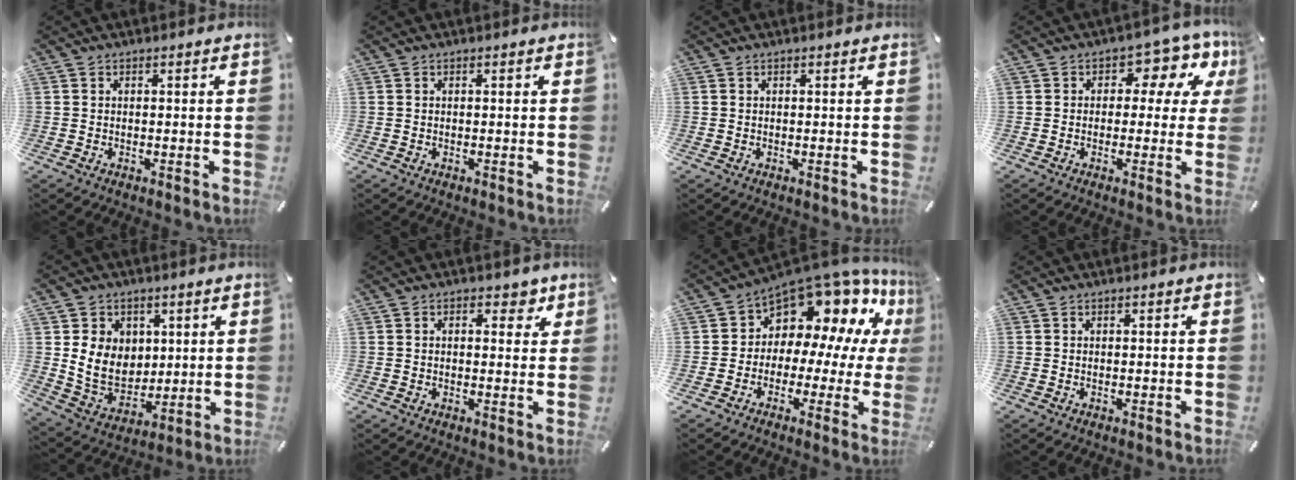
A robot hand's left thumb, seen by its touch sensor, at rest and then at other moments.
{"total": 0.0}
{"total": 0.0}
{"total": 8.8, "force": [3.2, 5.4, 6.2], "torque": [-0.079, -0.014, 0.053]}
{"total": 10.2, "force": [2.5, 9.0, 4.1], "torque": [-0.082, -0.010, 0.054]}
{"total": 3.7, "force": [1.5, 2.2, 2.6], "torque": [-0.017, -0.005, 0.014]}
{"total": 11.6, "force": [7.8, 7.0, 5.0], "torque": [-0.092, -0.084, 0.135]}
{"total": 0.0}